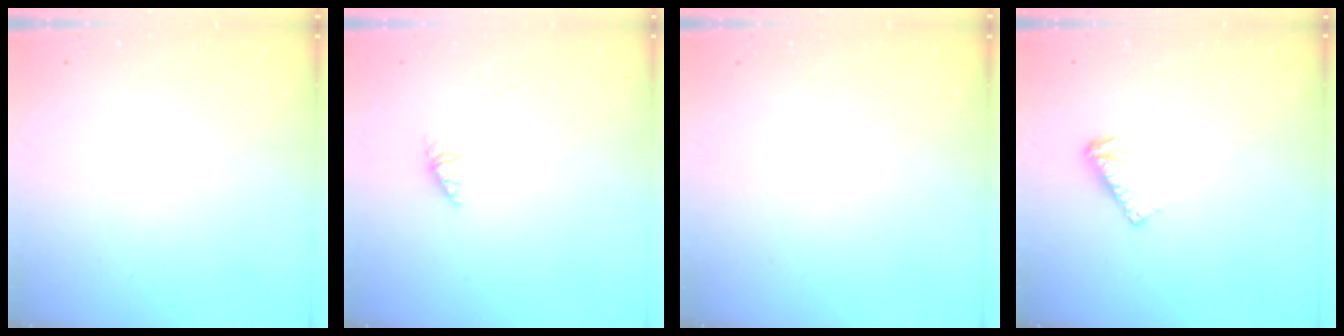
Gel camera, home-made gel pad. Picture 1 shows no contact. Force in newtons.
{"total": 1.1, "press": 1.0, "slide": 0.3}
{"total": 0.0}
{"total": 4.7, "press": 4.7, "slide": 0.3}